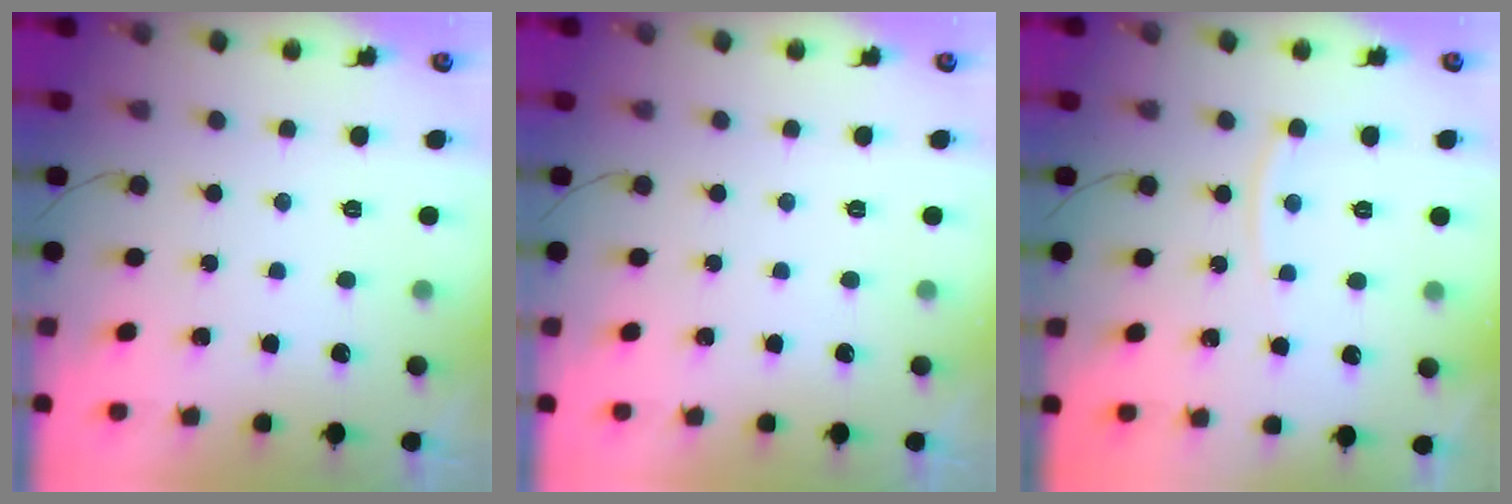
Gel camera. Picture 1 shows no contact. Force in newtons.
{"total": 0.0}
{"total": 5.3, "press": 5.3, "slide": 0.5}